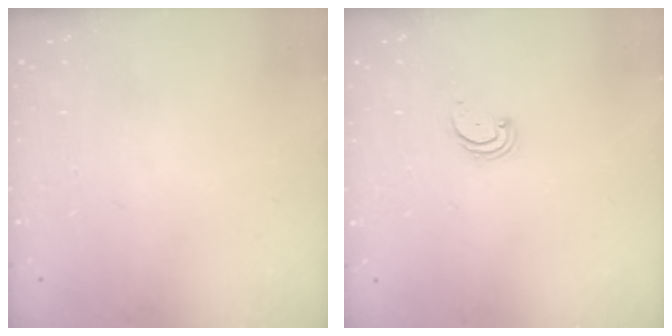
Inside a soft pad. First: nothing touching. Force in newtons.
{"total": 2.2, "press": 2.2, "slide": 0.2}